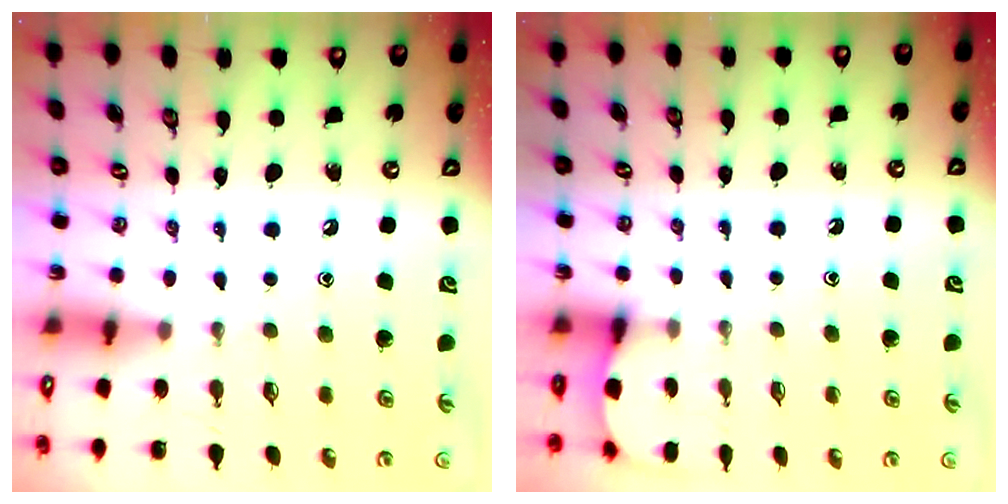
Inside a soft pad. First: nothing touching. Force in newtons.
{"total": 2.1, "press": 2.1, "slide": 0.2}